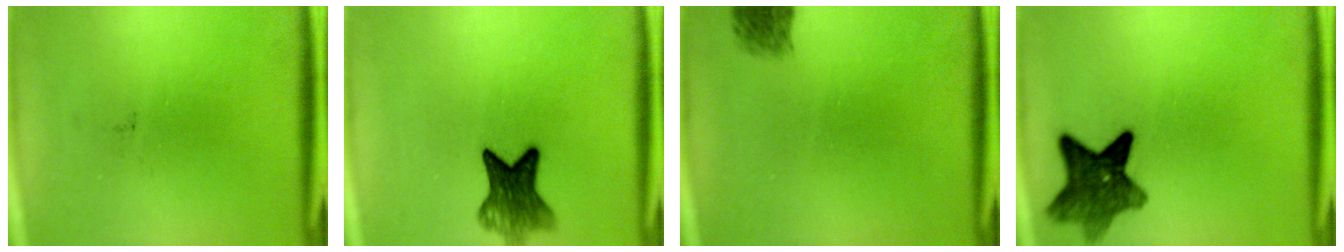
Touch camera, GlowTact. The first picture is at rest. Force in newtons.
{"total": 7.3}
{"total": 1.9}
{"total": 8.6}